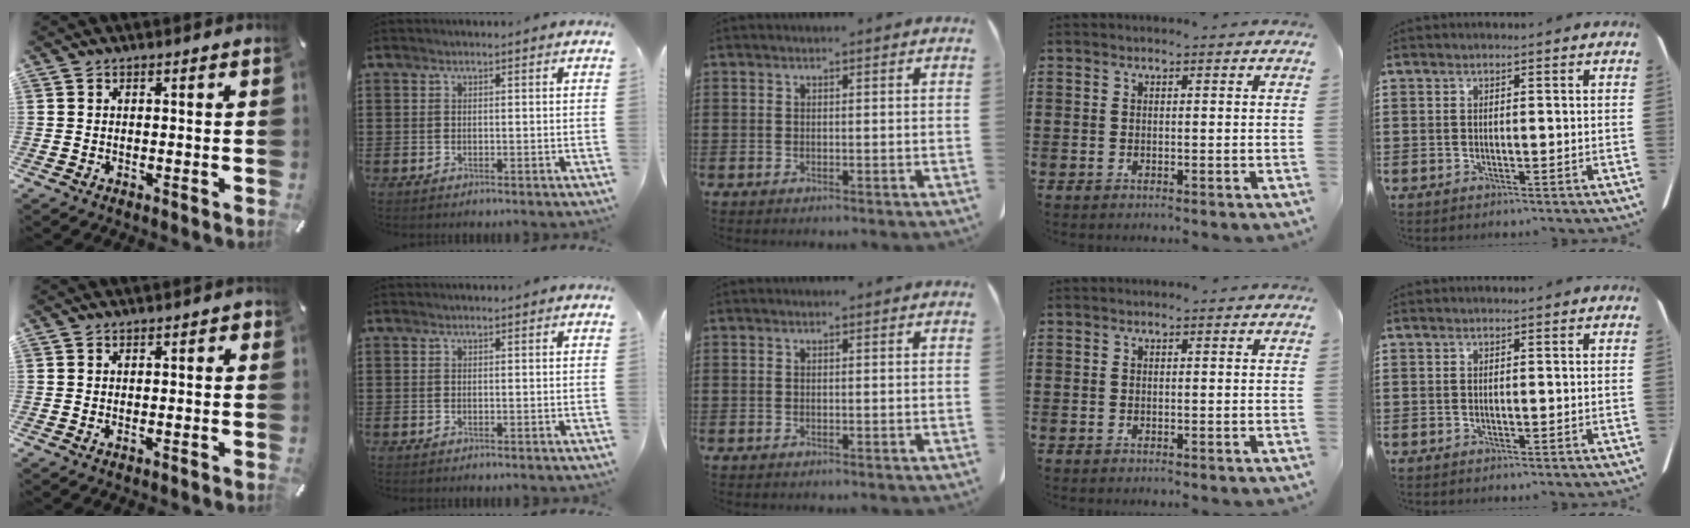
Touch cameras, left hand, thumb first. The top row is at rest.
{"thumb": {"total": 1.2, "force": [-0.1, 0.4, 1.1], "torque": [-0.011, -0.003, -0.005]}}